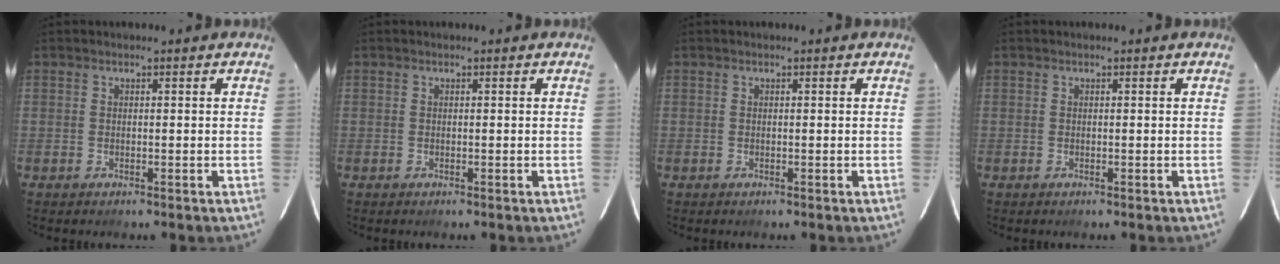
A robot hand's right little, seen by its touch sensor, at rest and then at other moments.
{"total": 0.0}
{"total": 0.0}
{"total": 0.0}